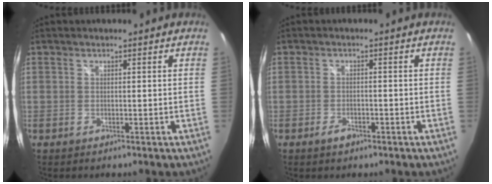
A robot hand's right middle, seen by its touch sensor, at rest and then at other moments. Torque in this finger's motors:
{"motor_torque": [0.41, -0.14, 0.00, 0.00]}